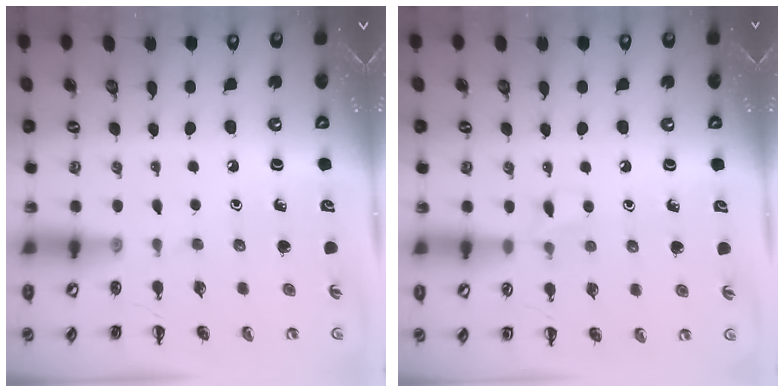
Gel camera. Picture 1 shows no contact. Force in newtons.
{"total": 5.9, "press": 5.6, "slide": 2.0}